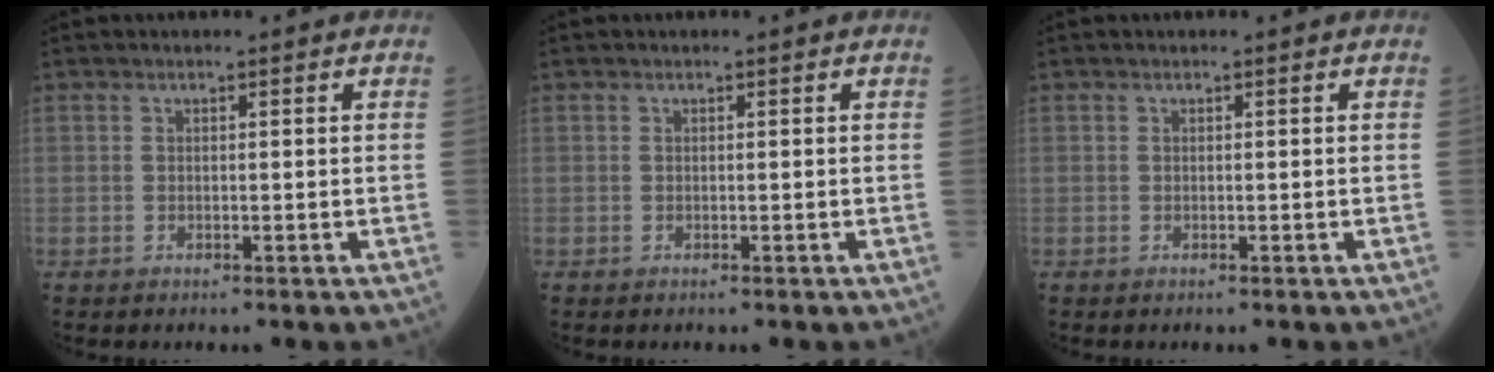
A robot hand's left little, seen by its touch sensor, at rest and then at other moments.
{"total": 0.0}
{"total": 0.0}